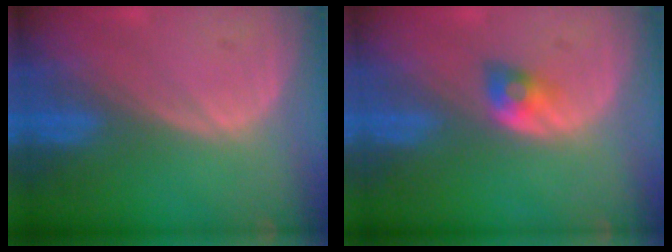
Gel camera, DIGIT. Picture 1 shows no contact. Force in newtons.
{"total": 2.6, "press": 2.4, "slide": 1.0}